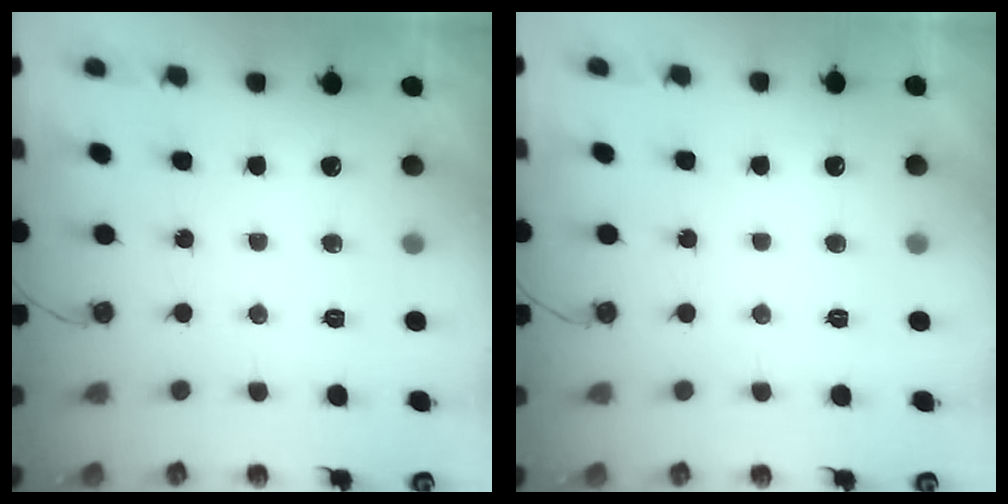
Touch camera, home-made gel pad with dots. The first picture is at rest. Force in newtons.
{"total": 0.0}